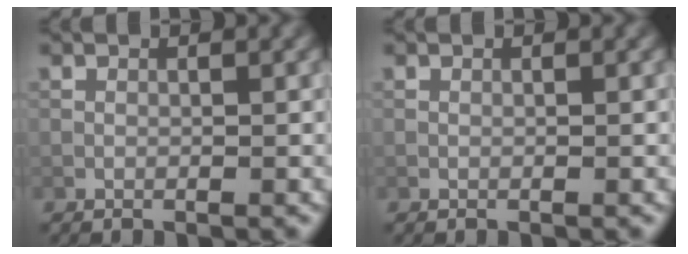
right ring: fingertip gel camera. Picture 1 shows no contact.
{"total": 0.0}